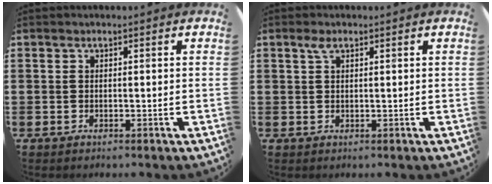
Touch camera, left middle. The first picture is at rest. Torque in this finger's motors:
{"motor_torque": [0.36, -0.28, -0.02, 0.01]}